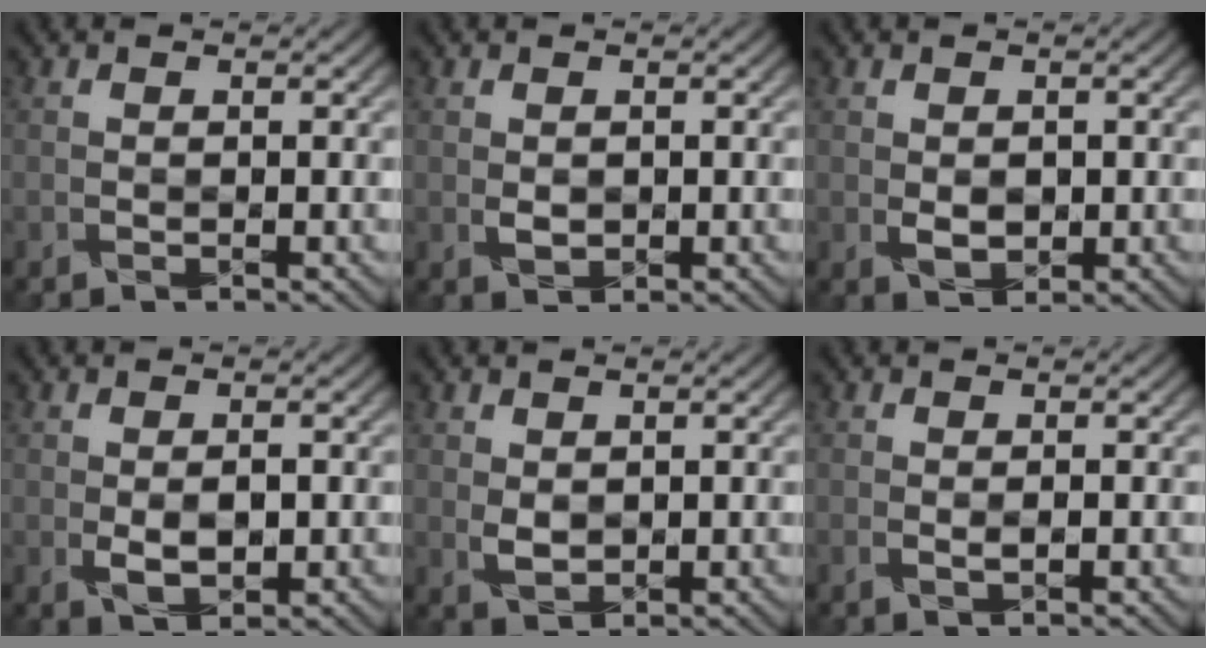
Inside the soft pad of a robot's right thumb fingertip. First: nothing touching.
{"total": 1.0, "force": [0.2, 0.8, 0.6], "torque": [-0.011, -0.003, 0.013]}
{"total": 1.8, "force": [0.2, 1.4, 1.1], "torque": [-0.022, -0.006, 0.014]}
{"total": 2.3, "force": [0.1, 1.2, 2.0], "torque": [-0.037, -0.005, 0.010]}
{"total": 1.6, "force": [1.0, 1.0, 0.7], "torque": [-0.017, -0.004, 0.026]}
{"total": 0.5, "force": [0.1, 0.1, 0.5], "torque": [-0.012, 0.003, 0.001]}